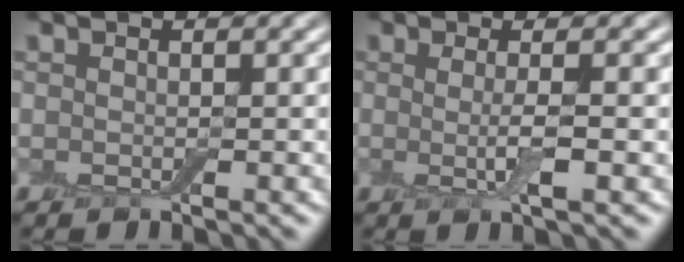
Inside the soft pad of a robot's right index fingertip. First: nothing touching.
{"total": 3.1, "force": [-0.1, 0.6, 3.1], "torque": [-0.057, -0.007, -0.003]}